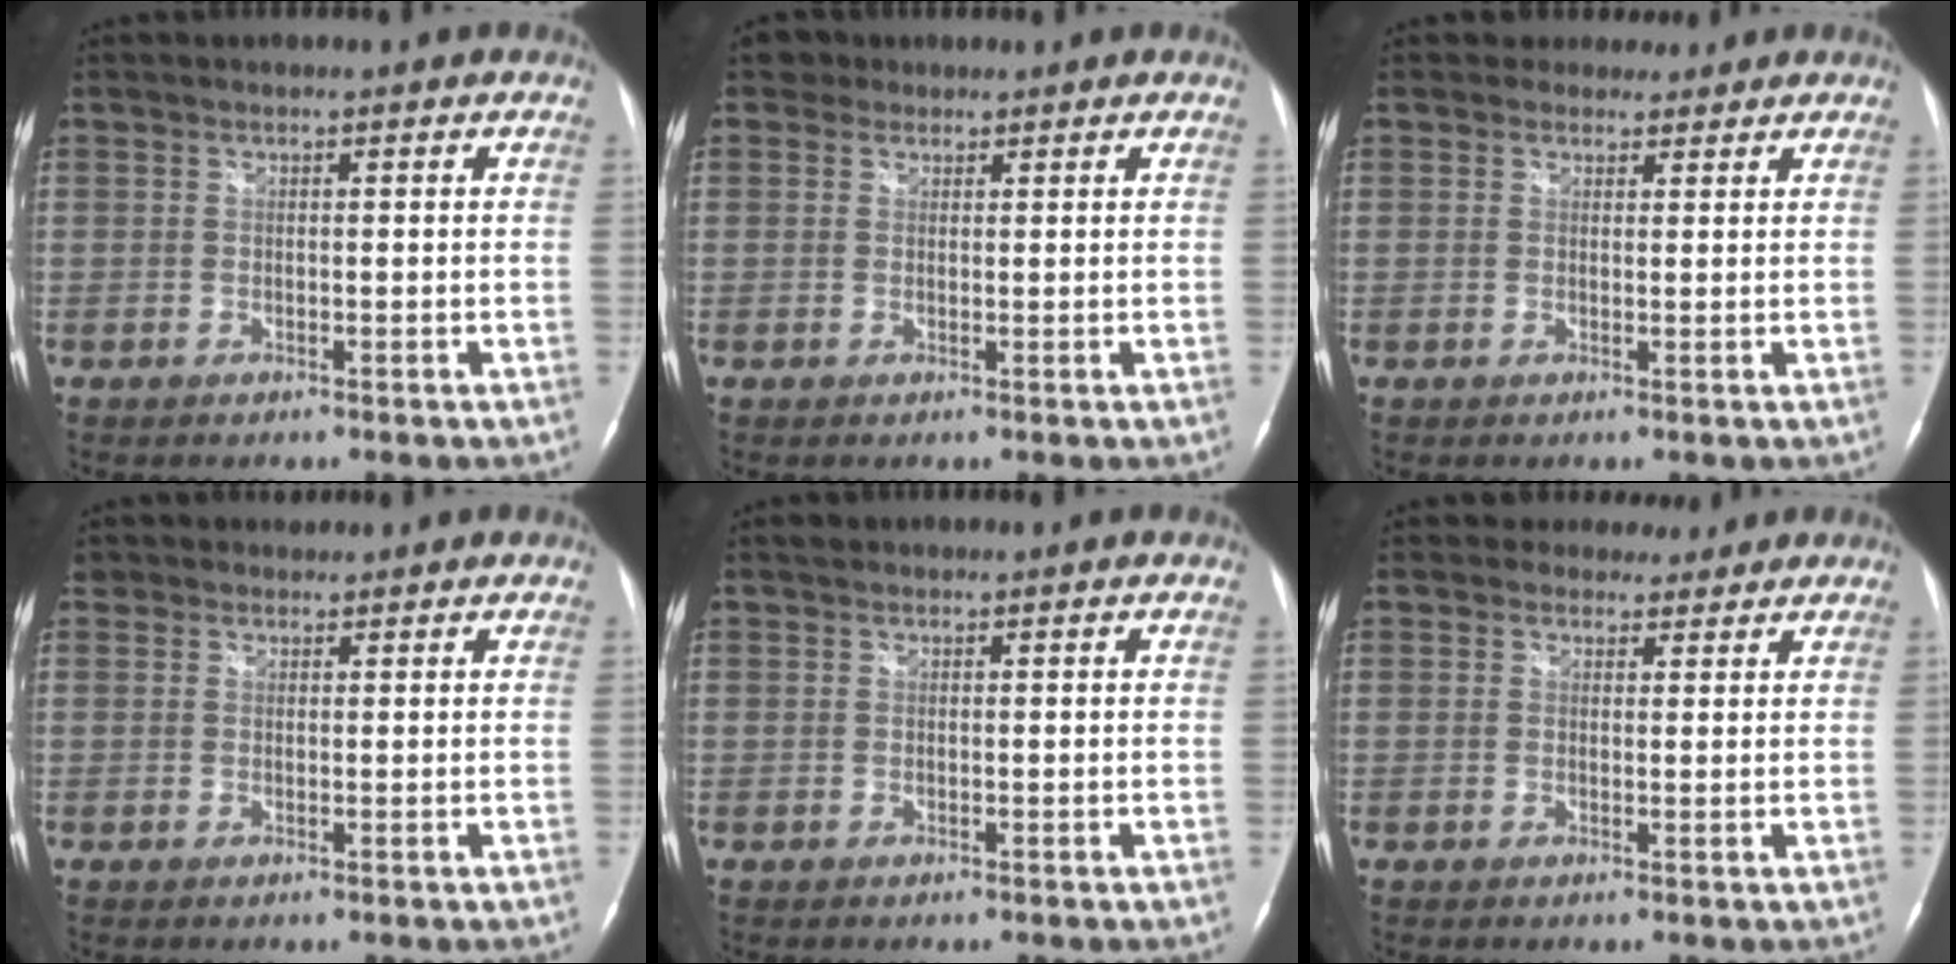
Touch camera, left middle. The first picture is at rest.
{"total": 1.9, "force": [1.4, 1.3, -0.1], "torque": [0.007, 0.010, 0.017]}
{"total": 2.7, "force": [2.4, 1.2, -0.1], "torque": [0.006, 0.006, 0.036]}
{"total": 1.6, "force": [1.3, 0.8, -0.3], "torque": [0.009, 0.014, 0.020]}
{"total": 0.6, "force": [0.6, 0.2, 0.1], "torque": [-0.006, 0.010, 0.011]}
{"total": 3.4, "force": [3.1, 1.4, 0.1], "torque": [0.003, 0.003, 0.042]}